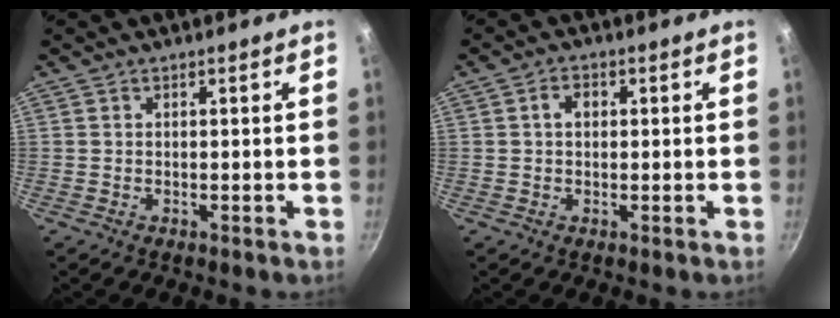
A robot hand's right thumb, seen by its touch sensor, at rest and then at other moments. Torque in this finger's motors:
{"motor_torque": [-0.23, 0.55, 0.58, -0.15, -0.01]}